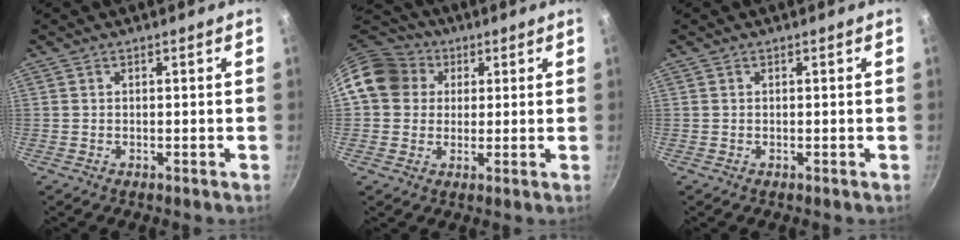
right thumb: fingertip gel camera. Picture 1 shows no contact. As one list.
[{"total": 12.4, "force": [3.2, 10.7, 5.3], "torque": [-0.078, 0.024, 0.044]}, {"total": 0.0}]